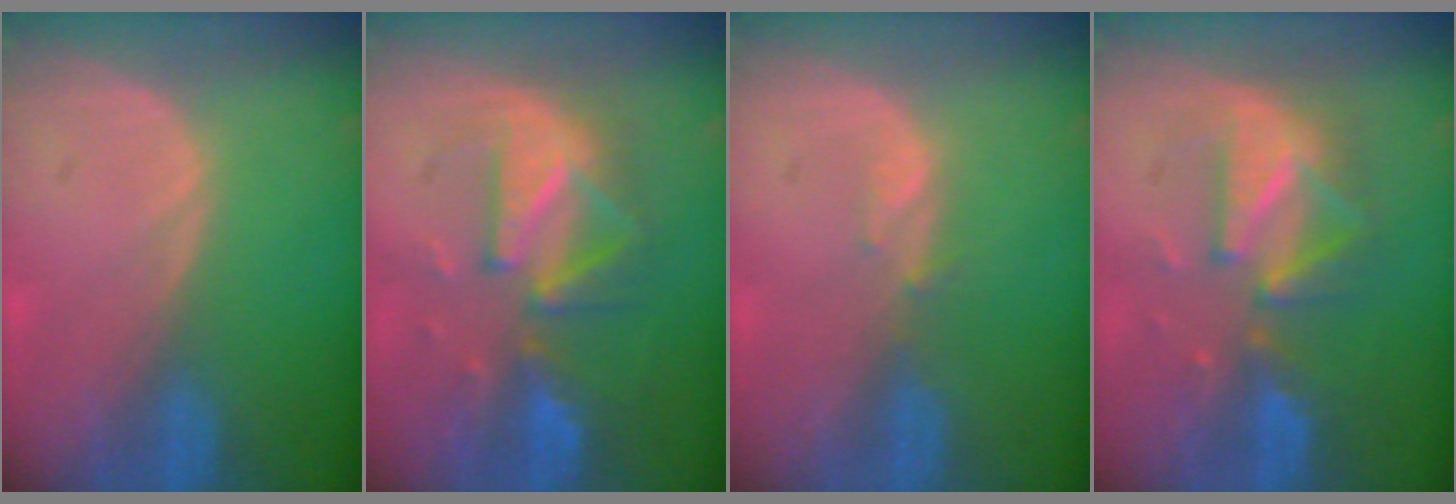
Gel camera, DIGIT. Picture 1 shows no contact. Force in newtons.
{"total": 9.0, "press": 8.8, "slide": 1.7}
{"total": 1.1, "press": 1.1, "slide": 0.2}
{"total": 7.9, "press": 7.9, "slide": 0.6}